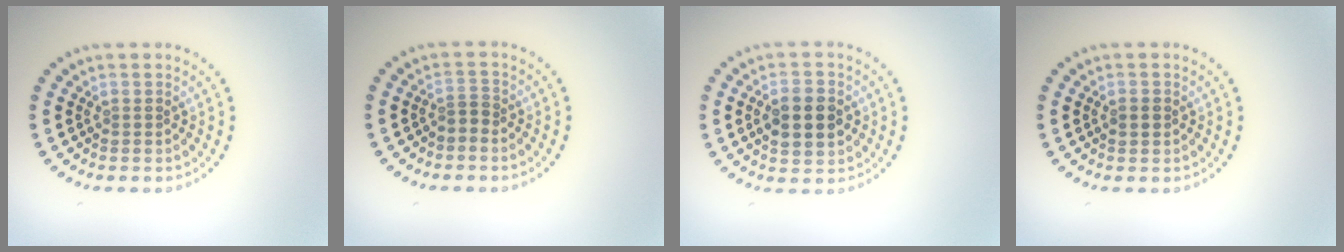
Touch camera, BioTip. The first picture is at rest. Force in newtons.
{"total": 1.3, "press": 0.9, "slide": 0.9}
{"total": 4.4, "press": 4.4, "slide": 0.1}
{"total": 0.7, "press": 0.7, "slide": 0.2}